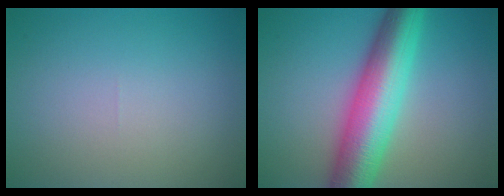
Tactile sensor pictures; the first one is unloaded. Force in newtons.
{"total": 9.6, "press": 9.6, "slide": 0.1}